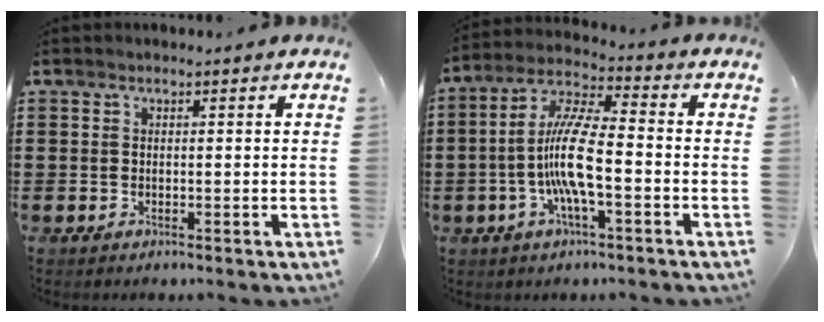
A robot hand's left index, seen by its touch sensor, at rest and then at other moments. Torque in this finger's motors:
{"motor_torque": [-0.41, 0.54, -0.18, -0.05]}